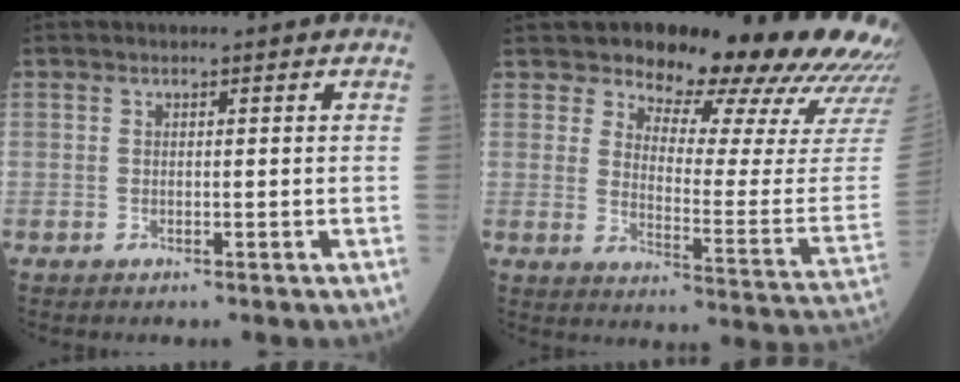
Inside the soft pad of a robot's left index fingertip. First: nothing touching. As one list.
[{"total": 23.0, "force": [21.2, 3.8, 8.1], "torque": [-0.107, -0.107, 0.240]}]